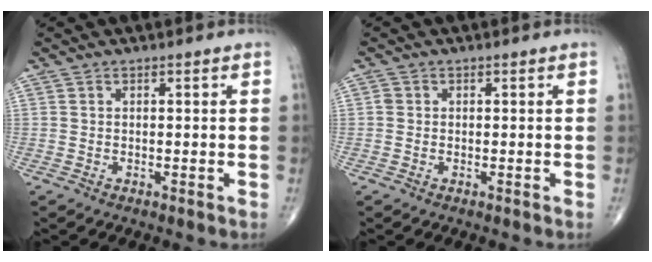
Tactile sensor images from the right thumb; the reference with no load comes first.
{"total": 0.9, "force": [0.0, 0.8, 0.3], "torque": [-0.001, 0.002, -0.001]}